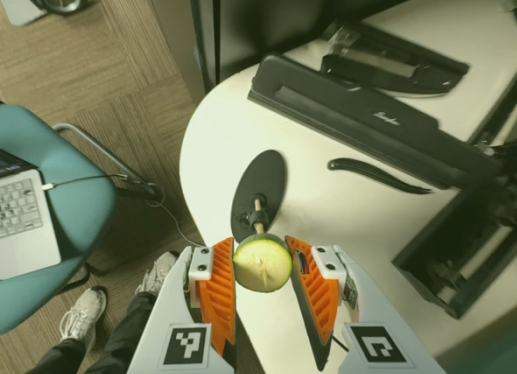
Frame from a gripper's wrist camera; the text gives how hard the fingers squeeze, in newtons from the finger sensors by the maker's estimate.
{"total": 9.0, "left": 9.1, "right": 8.9}